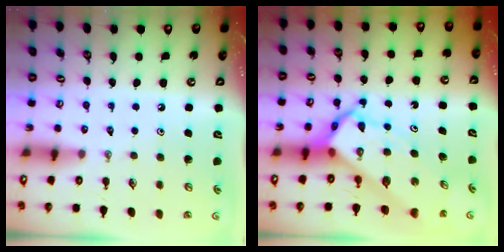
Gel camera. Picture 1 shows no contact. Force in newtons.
{"total": 9.2, "press": 9.2, "slide": 0.9}